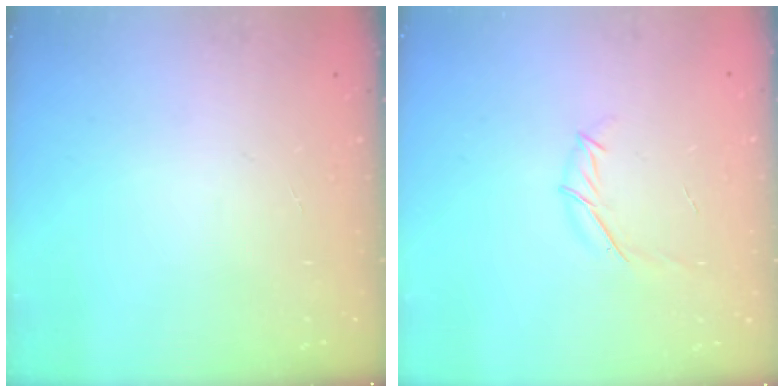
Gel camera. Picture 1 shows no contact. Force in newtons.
{"total": 6.0, "press": 5.9, "slide": 1.0}